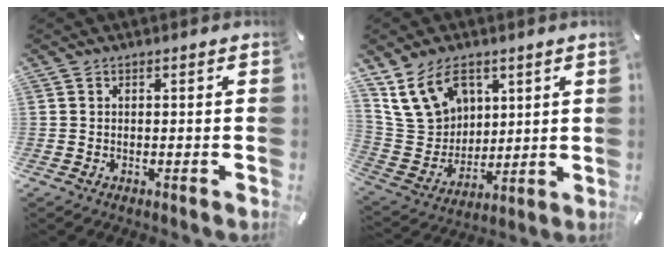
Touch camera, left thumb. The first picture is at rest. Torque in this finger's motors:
{"motor_torque": [1.41, 0.37, 1.41, -1.36, 0.12]}